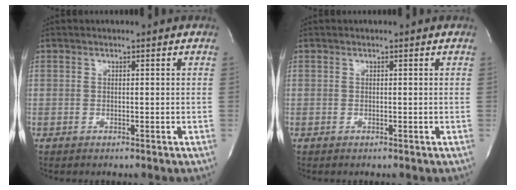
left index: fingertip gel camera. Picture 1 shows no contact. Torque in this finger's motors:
{"motor_torque": [-0.07, 0.07, 0.00, 0.00]}